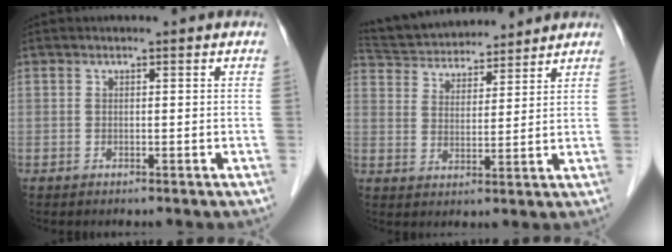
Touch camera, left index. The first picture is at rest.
{"total": 14.4, "force": [13.3, 3.6, 4.1], "torque": [-0.080, 0.035, 0.226]}